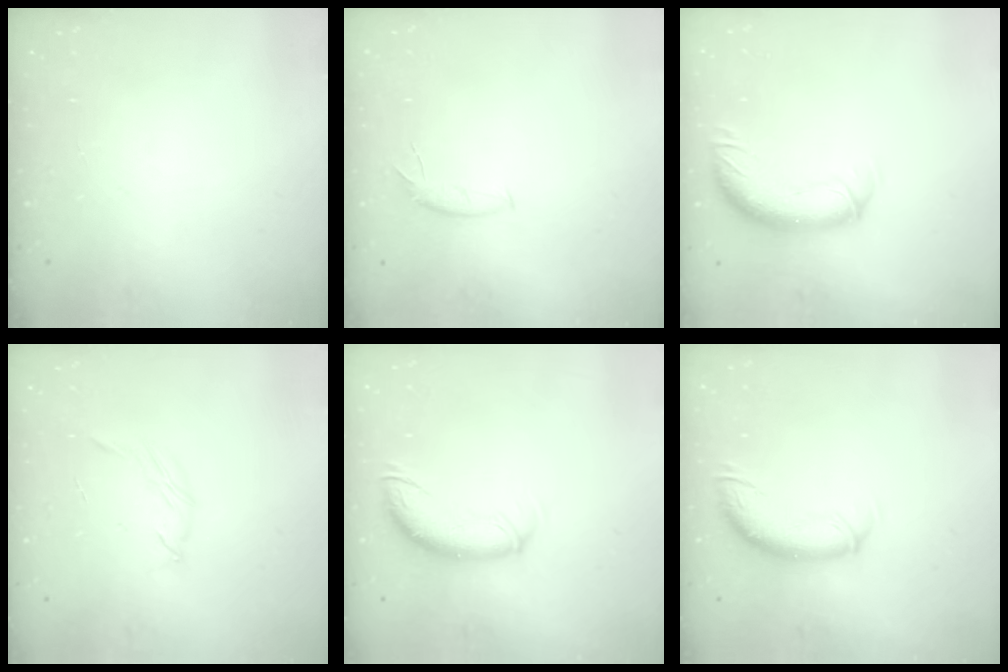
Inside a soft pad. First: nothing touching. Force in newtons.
{"total": 5.5, "press": 5.5, "slide": 0.5}
{"total": 11.5, "press": 11.2, "slide": 2.6}
{"total": 3.6, "press": 3.5, "slide": 0.8}
{"total": 10.3, "press": 10.3, "slide": 1.2}
{"total": 10.4, "press": 10.3, "slide": 0.9}